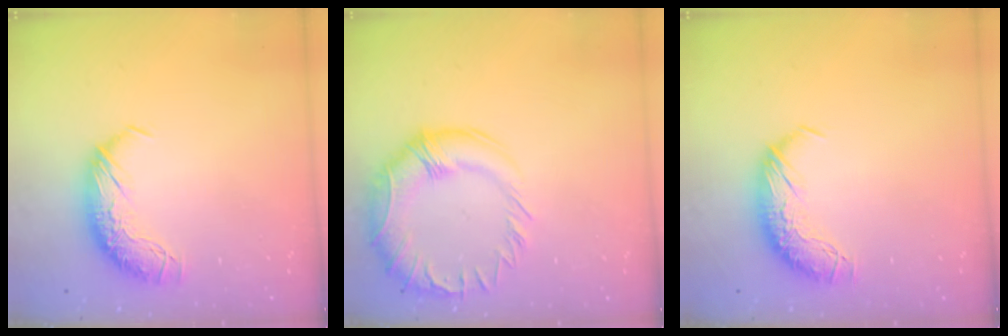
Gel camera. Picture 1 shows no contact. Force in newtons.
{"total": 7.2, "press": 6.1, "slide": 3.8}
{"total": 0.0}